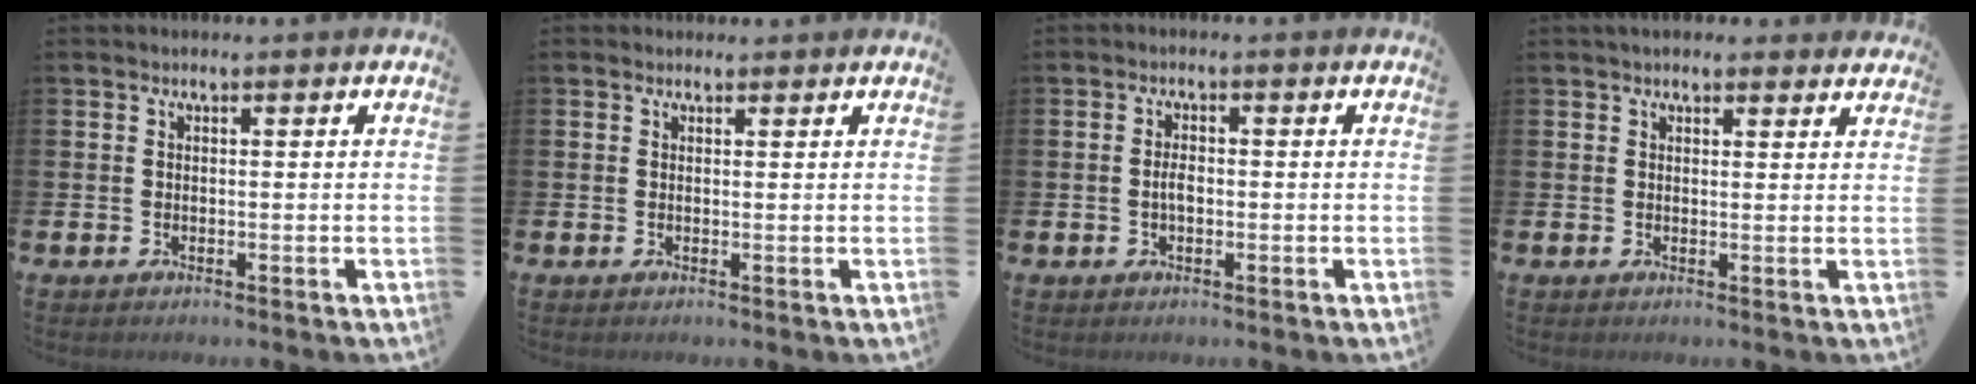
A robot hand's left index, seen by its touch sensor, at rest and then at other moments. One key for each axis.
{"total": 0.7, "fx": 0.6, "fy": 0.4, "fz": 0.0, "tx": 0.013, "ty": 0.000, "tz": 0.007}
{"total": 2.0, "fx": -0.2, "fy": 1.0, "fz": 1.7, "tx": -0.027, "ty": 0.002, "tz": -0.006}
{"total": 2.4, "fx": 2.3, "fy": 0.7, "fz": 0.3, "tx": 0.003, "ty": -0.009, "tz": 0.040}